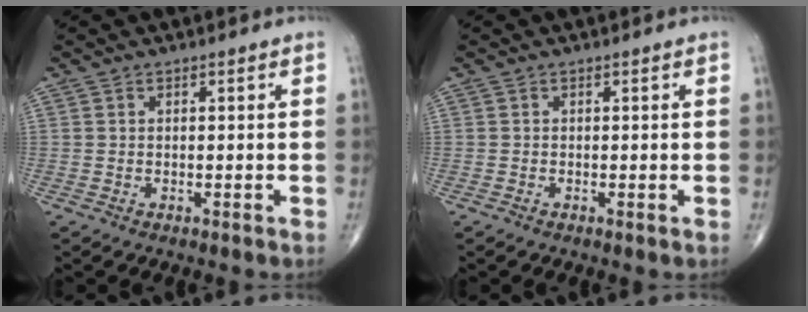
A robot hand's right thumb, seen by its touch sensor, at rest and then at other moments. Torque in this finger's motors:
{"motor_torque": [0.25, -0.29, 0.02, -0.14, 0.00]}